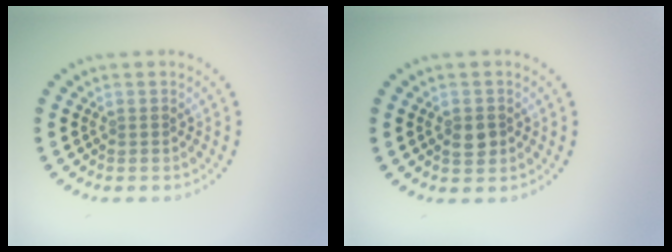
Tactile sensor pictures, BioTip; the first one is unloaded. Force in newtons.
{"total": 1.7, "press": 1.7, "slide": 0.2}